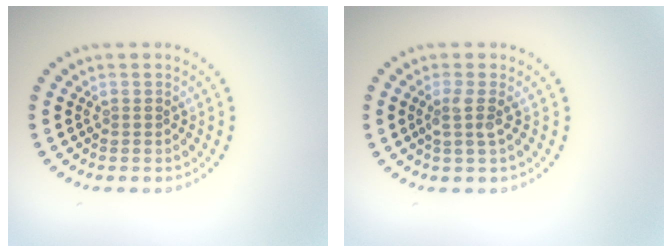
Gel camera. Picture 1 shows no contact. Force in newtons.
{"total": 1.8, "press": 1.4, "slide": 1.2}